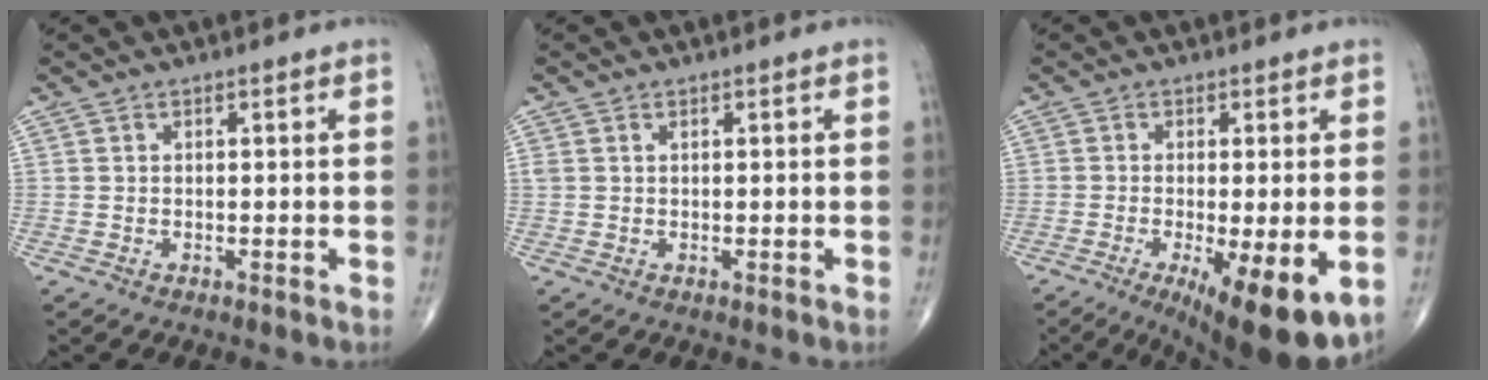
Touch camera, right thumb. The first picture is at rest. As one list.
[{"total": 0.8, "force": [0.4, 0.5, 0.5], "torque": [-0.013, 0.012, 0.011]}, {"total": 13.4, "force": [-4.6, 3.7, 12.0], "torque": [-0.157, -0.020, -0.061]}]